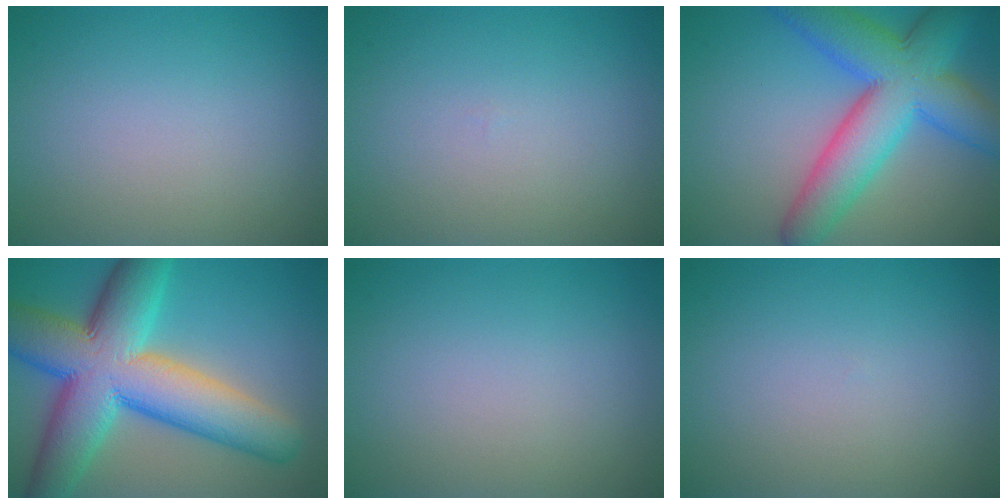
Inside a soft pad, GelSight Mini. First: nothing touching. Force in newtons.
{"total": 0.0}
{"total": 10.3, "press": 10.3, "slide": 0.3}
{"total": 13.8, "press": 13.8, "slide": 0.6}
{"total": 0.0}
{"total": 0.0}